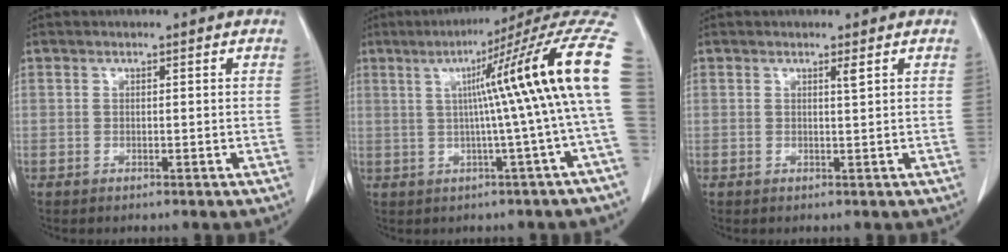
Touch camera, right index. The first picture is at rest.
{"total": 16.5, "force": [2.6, -2.2, 16.1], "torque": [-0.194, 0.031, 0.025]}
{"total": 0.9, "force": [0.5, -0.2, 0.7], "torque": [-0.019, -0.006, 0.011]}